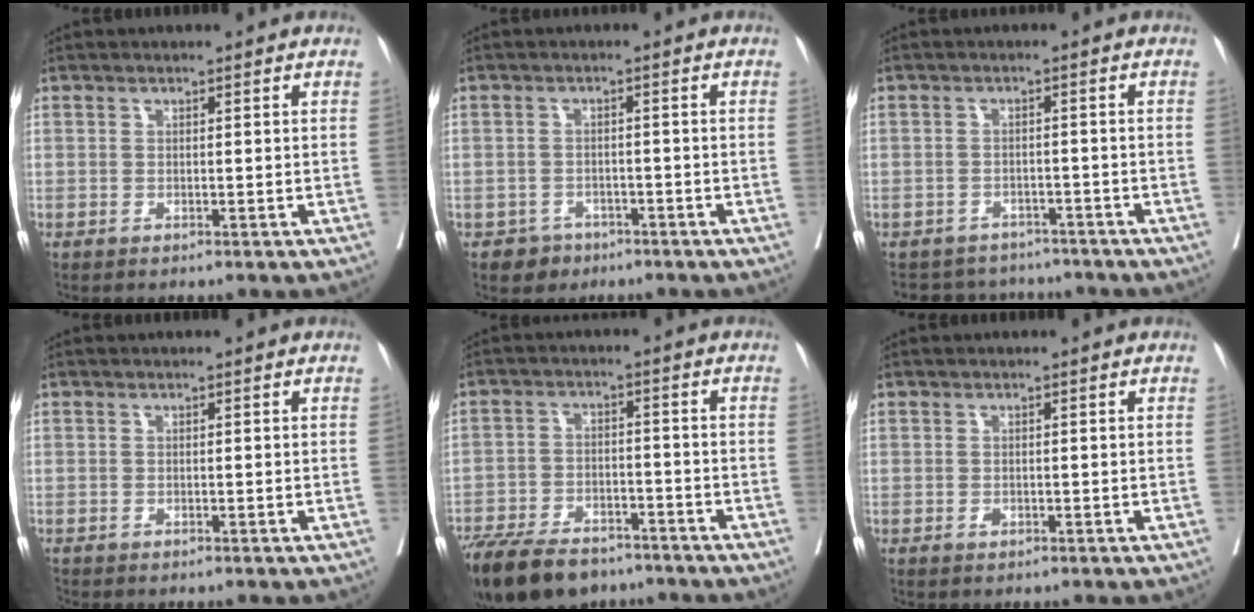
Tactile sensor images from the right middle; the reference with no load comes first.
{"total": 2.9, "force": [-1.8, 2.2, 0.1], "torque": [0.001, 0.012, -0.027]}
{"total": 7.1, "force": [-6.6, 2.6, 0.2], "torque": [0.004, 0.016, -0.085]}
{"total": 0.0}
{"total": 14.5, "force": [-11.3, 6.3, 6.5], "torque": [-0.127, -0.009, -0.180]}
{"total": 0.6, "force": [-0.3, 0.4, 0.4], "torque": [-0.007, 0.001, -0.004]}